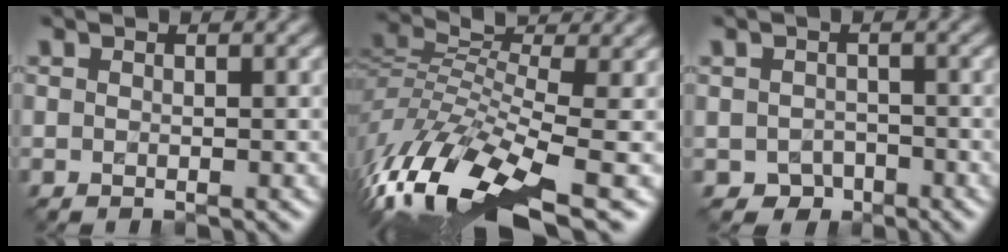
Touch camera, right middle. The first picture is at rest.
{"total": 11.6, "force": [-4.6, 4.2, 9.7], "torque": [-0.210, 0.015, -0.083]}
{"total": 1.7, "force": [-0.8, 1.4, 0.2], "torque": [0.002, 0.003, -0.016]}